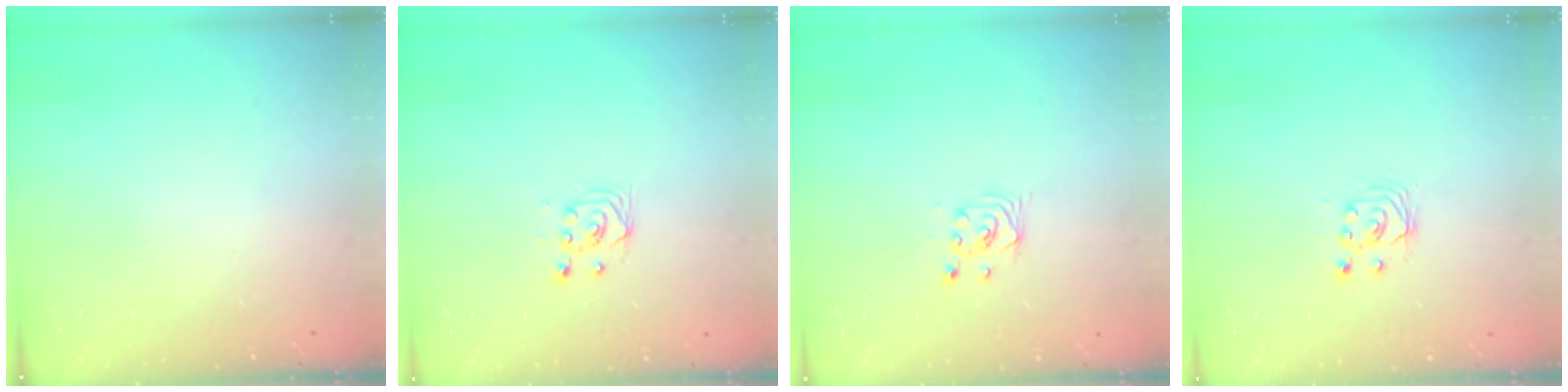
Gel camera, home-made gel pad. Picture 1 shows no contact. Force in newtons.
{"total": 3.2, "press": 2.9, "slide": 1.4}
{"total": 2.2, "press": 2.2, "slide": 0.2}
{"total": 2.9, "press": 2.9, "slide": 0.2}